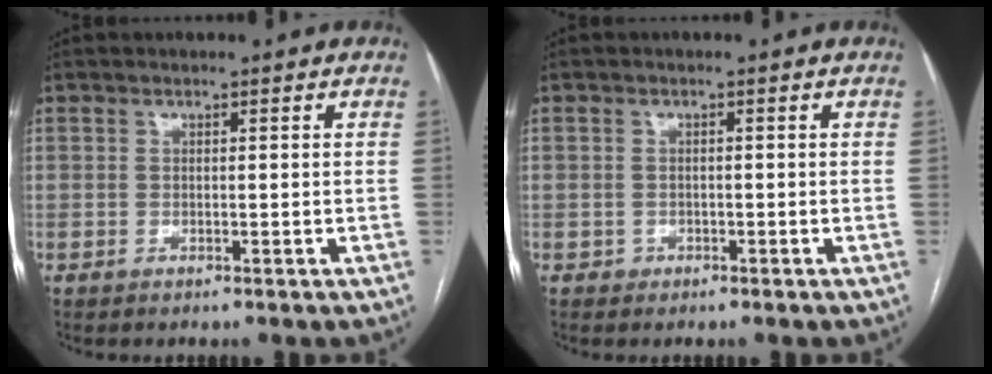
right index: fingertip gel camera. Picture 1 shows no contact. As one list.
[{"total": 1.2, "force": [-0.6, 1.0, 0.0], "torque": [0.002, 0.006, -0.011]}]